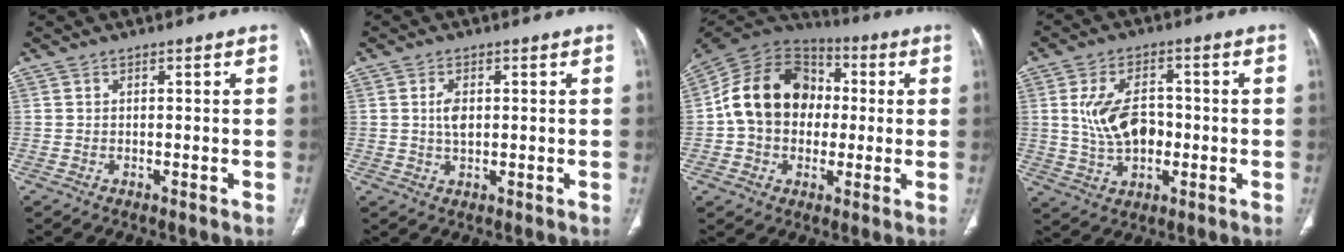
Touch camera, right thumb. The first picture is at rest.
{"total": 3.3, "force": [0.5, 1.9, 2.7], "torque": [-0.048, -0.001, 0.010]}
{"total": 17.9, "force": [0.4, 14.2, 11.0], "torque": [-0.164, 0.034, -0.001]}
{"total": 10.6, "force": [-0.1, 6.7, 8.2], "torque": [-0.135, 0.011, 0.006]}